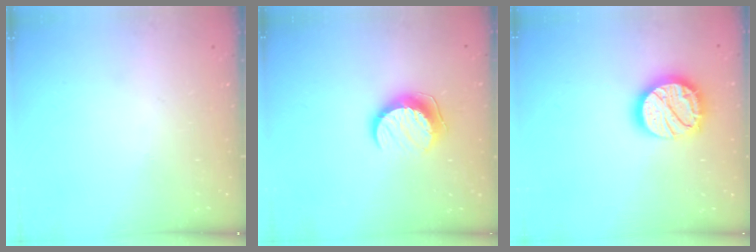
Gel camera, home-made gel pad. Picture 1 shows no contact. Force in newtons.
{"total": 9.7, "press": 9.7, "slide": 0.6}
{"total": 17.5, "press": 17.5, "slide": 1.2}